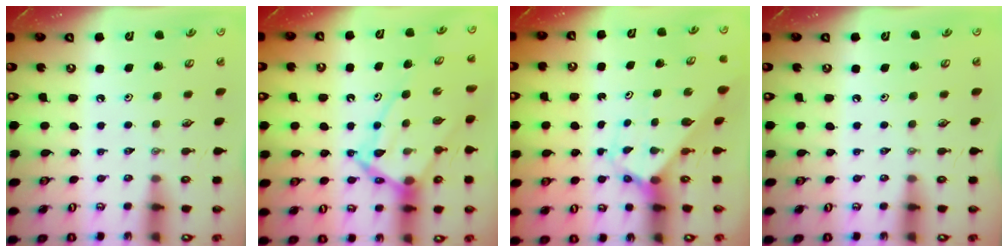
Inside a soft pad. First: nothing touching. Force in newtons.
{"total": 13.7, "press": 13.6, "slide": 1.1}
{"total": 2.7, "press": 2.7, "slide": 0.2}
{"total": 0.0}